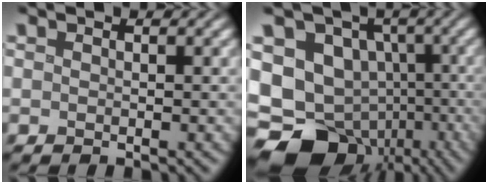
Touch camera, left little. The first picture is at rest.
{"total": 15.5, "force": [-5.6, 12.4, 7.4], "torque": [-0.123, -0.020, -0.092]}